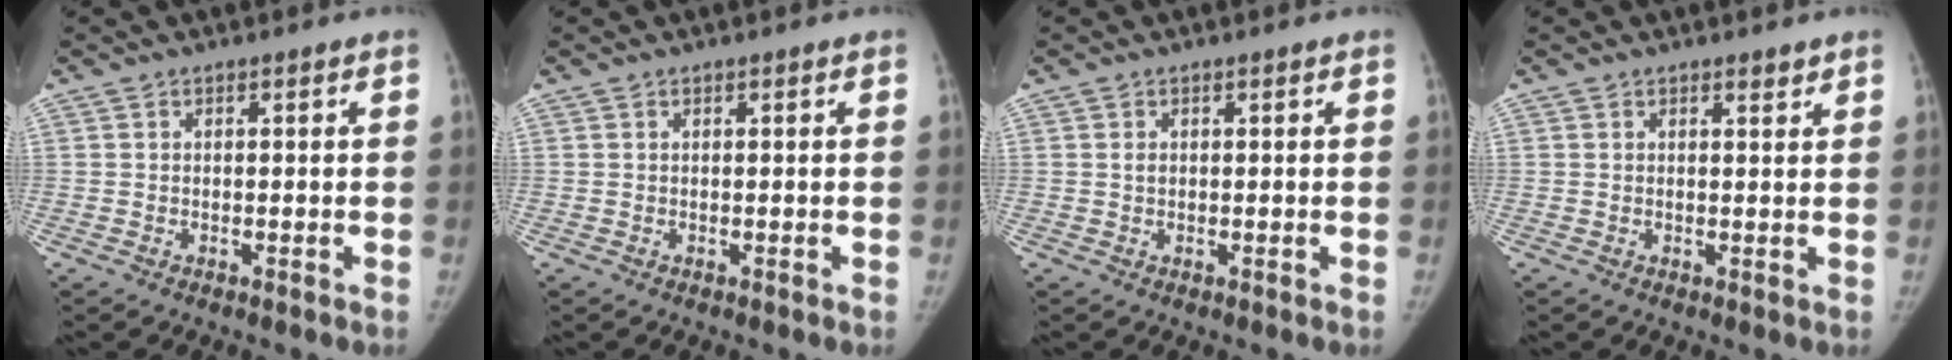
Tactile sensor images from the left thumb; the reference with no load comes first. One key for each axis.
{"total": 0.0}
{"total": 0.8, "fx": 0.2, "fy": 0.6, "fz": 0.5, "tx": -0.007, "ty": 0.001, "tz": 0.004}
{"total": 1.3, "fx": 1.1, "fy": 0.4, "fz": 0.6, "tx": -0.005, "ty": -0.009, "tz": 0.017}